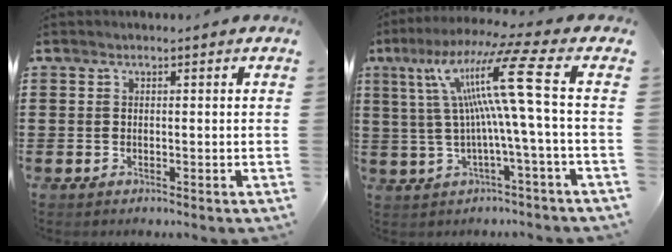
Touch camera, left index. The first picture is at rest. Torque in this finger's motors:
{"motor_torque": [1.26, -0.89, 0.74, 0.12]}